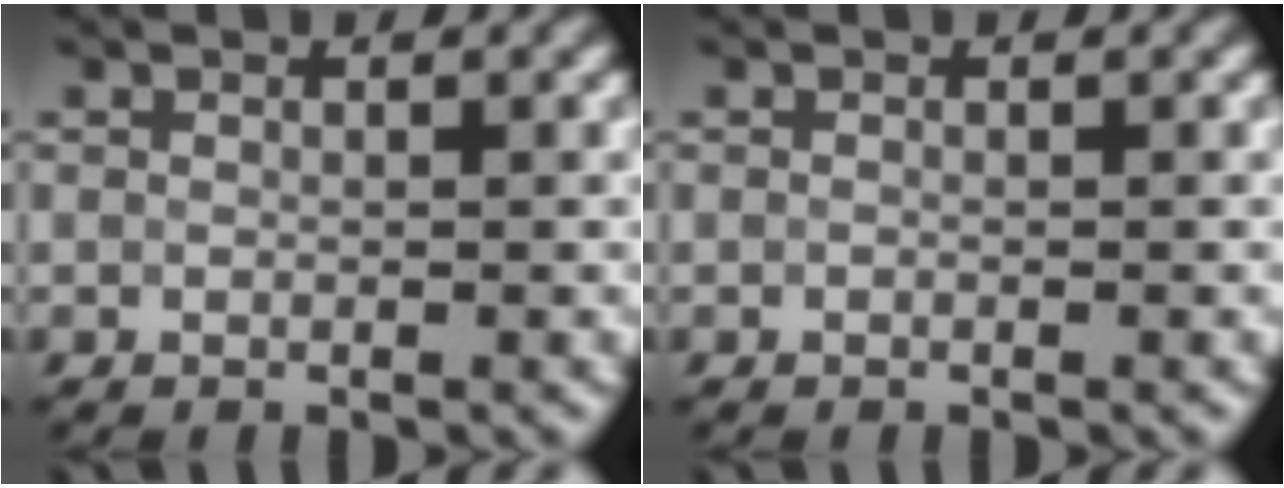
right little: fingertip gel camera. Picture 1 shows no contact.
{"total": 0.0}